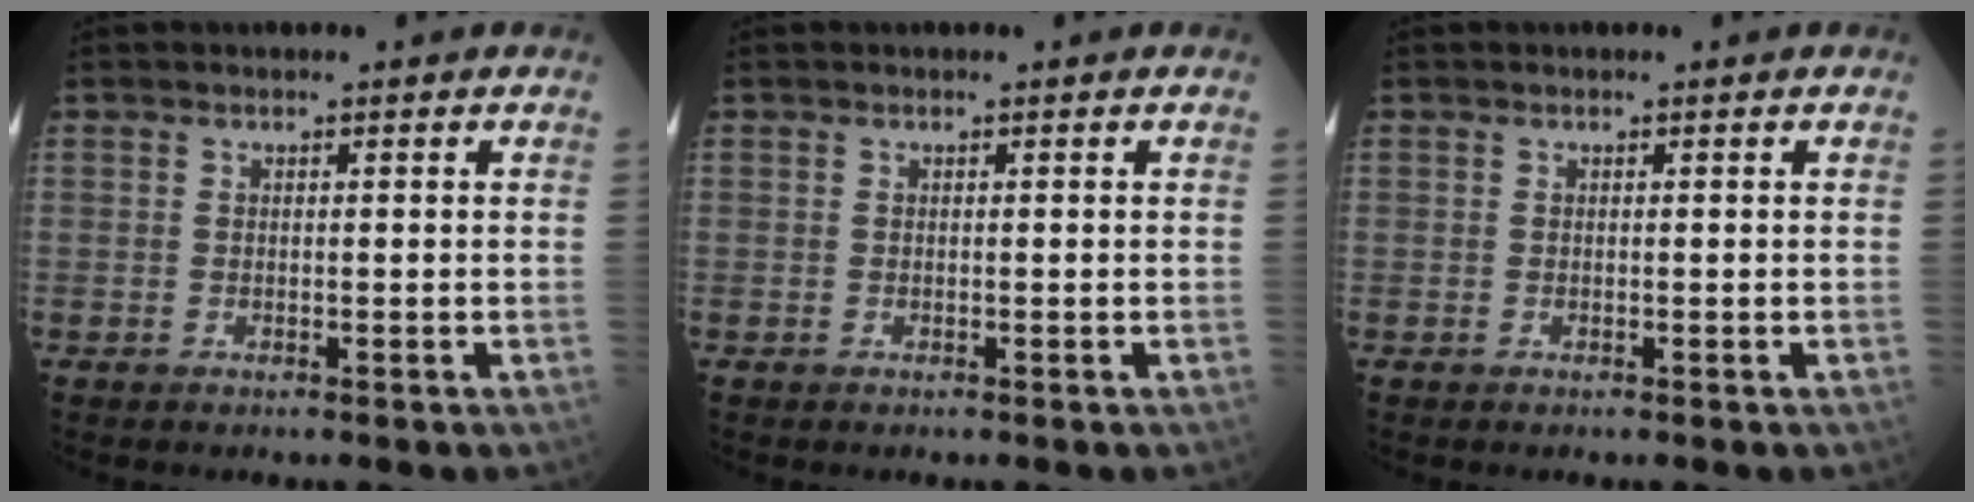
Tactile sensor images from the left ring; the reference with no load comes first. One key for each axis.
{"total": 0.0}
{"total": 0.0}